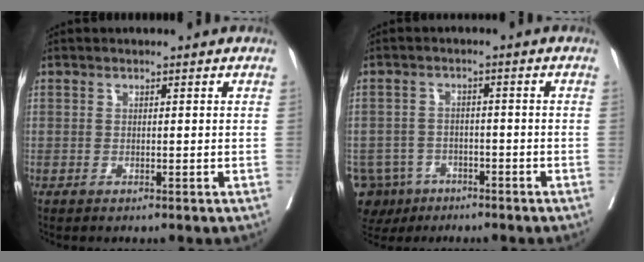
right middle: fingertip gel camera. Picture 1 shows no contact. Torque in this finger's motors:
{"motor_torque": [0.39, -0.32, 1.05, 0.21]}